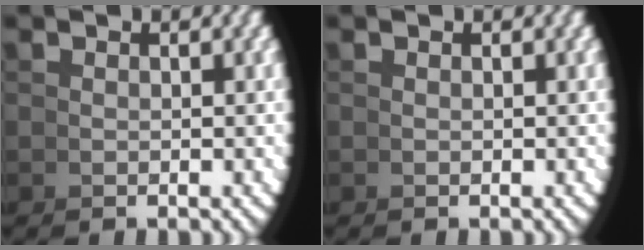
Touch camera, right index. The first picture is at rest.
{"total": 0.0}